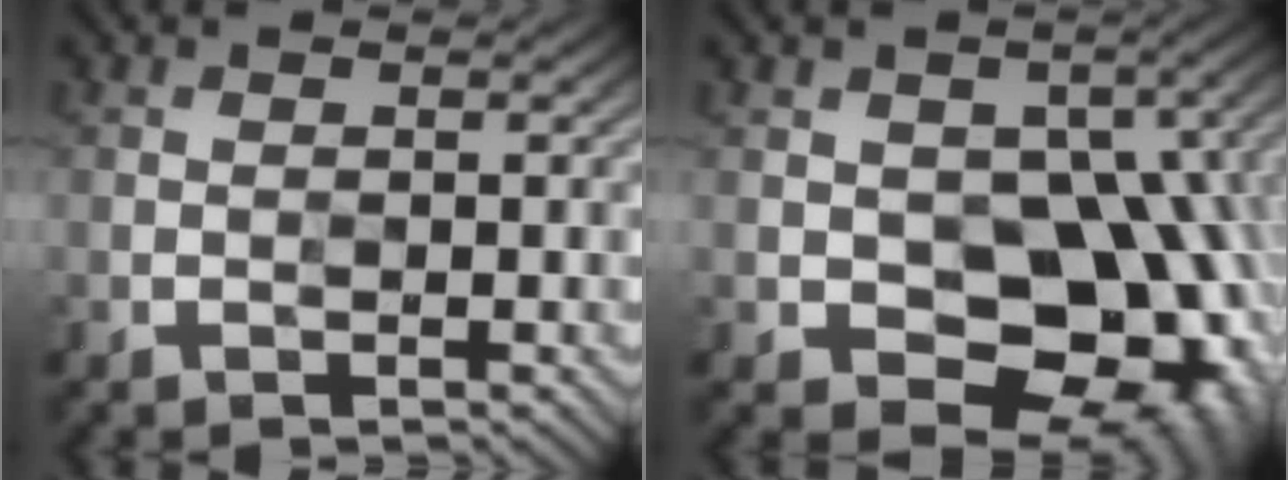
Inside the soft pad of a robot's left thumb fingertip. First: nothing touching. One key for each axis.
{"total": 16.5, "fx": -3.6, "fy": 12.2, "fz": 10.6, "tx": -0.096, "ty": 0.005, "tz": -0.056}